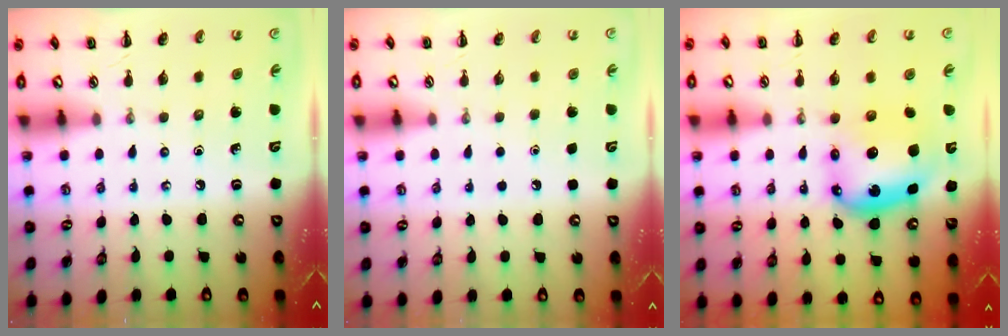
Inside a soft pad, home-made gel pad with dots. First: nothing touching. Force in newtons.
{"total": 1.7, "press": 1.7, "slide": 0.1}
{"total": 6.4, "press": 6.3, "slide": 1.3}